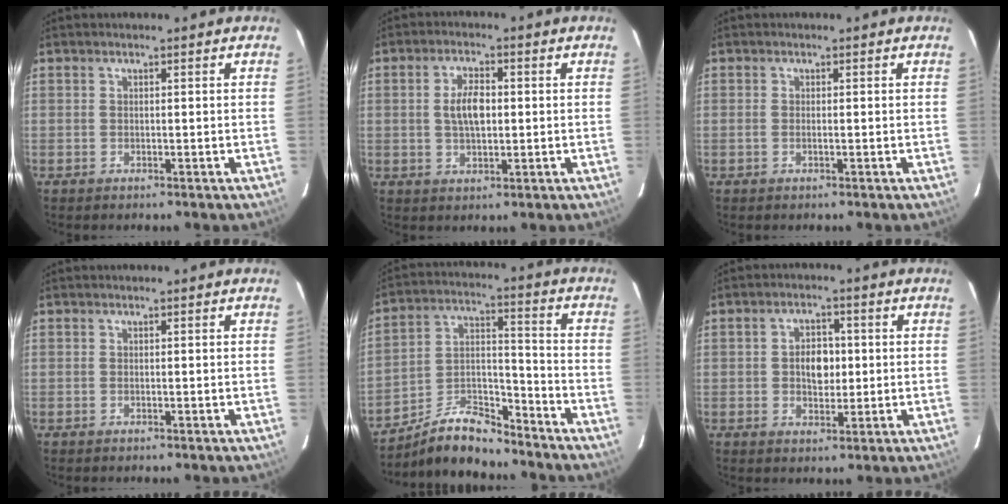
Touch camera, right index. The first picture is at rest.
{"total": 5.5, "force": [0.3, 2.7, 4.8], "torque": [-0.091, 0.007, 0.008]}
{"total": 0.9, "force": [-0.2, 0.1, 0.8], "torque": [-0.018, 0.001, -0.006]}
{"total": 0.0}
{"total": 11.8, "force": [-10.0, 3.7, 5.1], "torque": [-0.106, 0.028, -0.179]}
{"total": 5.1, "force": [0.1, 3.5, 3.8], "torque": [-0.062, 0.009, 0.003]}